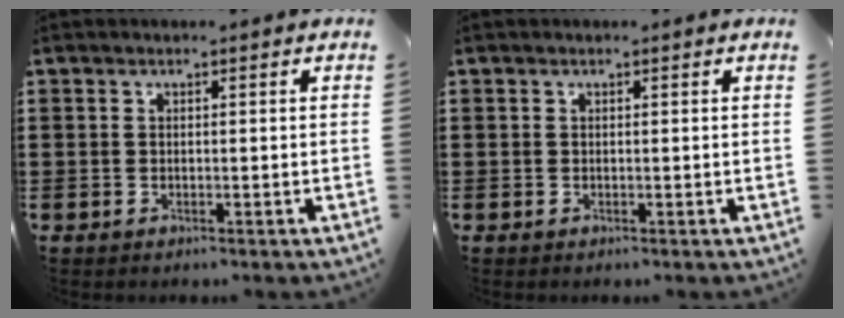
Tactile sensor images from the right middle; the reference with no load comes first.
{"total": 0.0}